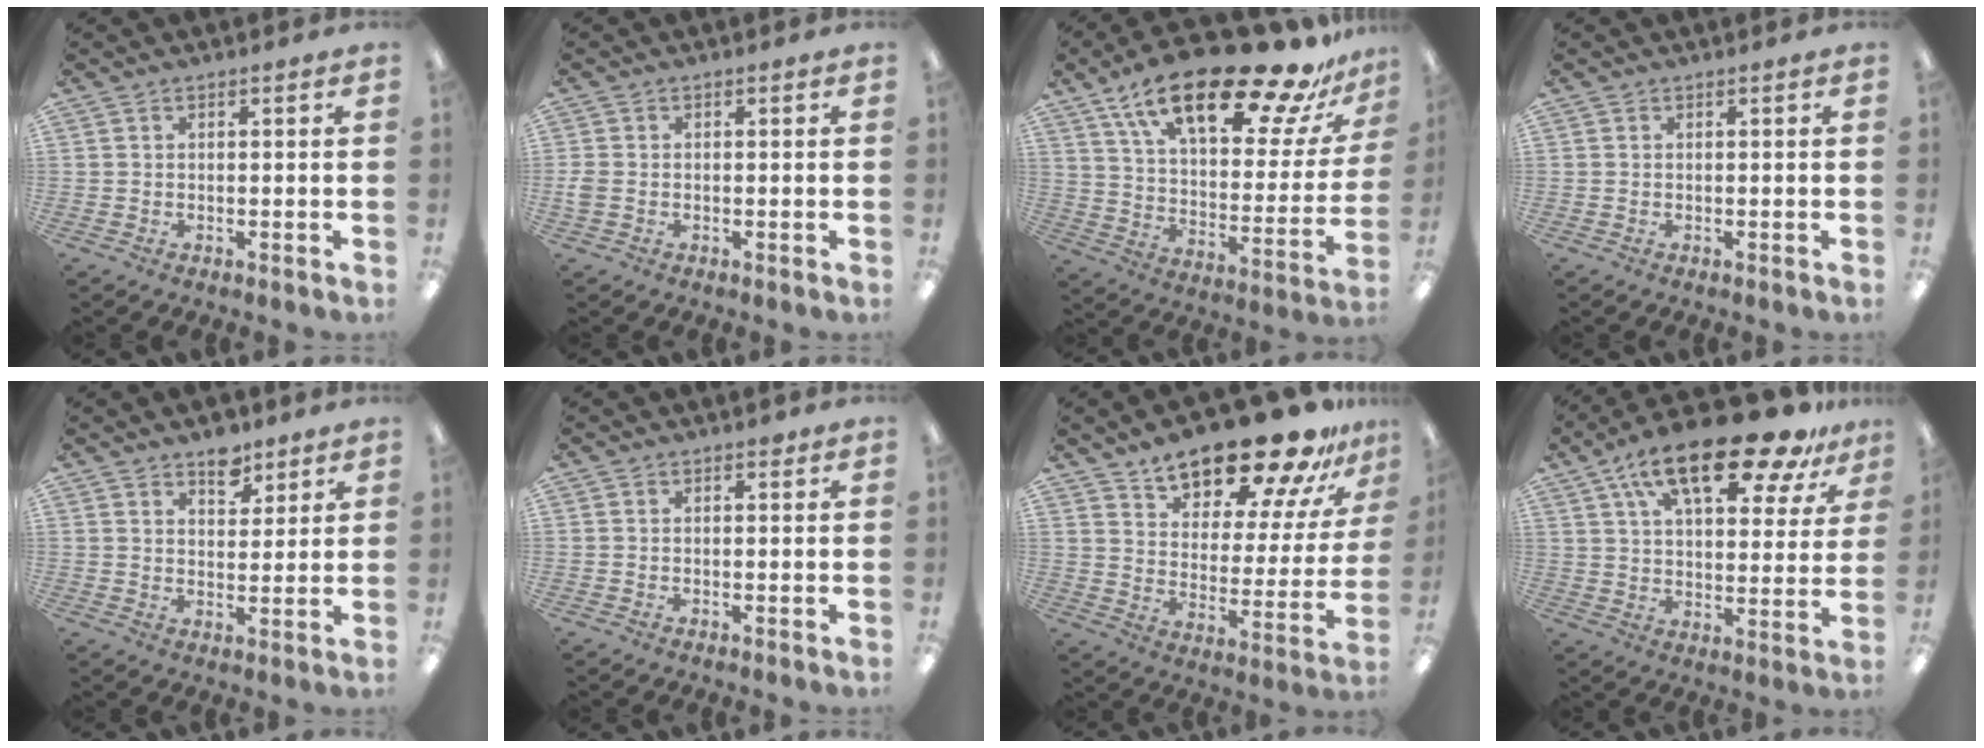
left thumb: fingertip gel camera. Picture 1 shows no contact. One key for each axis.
{"total": 2.1, "fx": -0.4, "fy": 1.6, "fz": 1.4, "tx": -0.031, "ty": 0.002, "tz": -0.009}
{"total": 27.4, "fx": 18.2, "fy": 9.4, "fz": 18.1, "tx": -0.282, "ty": -0.110, "tz": 0.300}
{"total": 0.0}
{"total": 8.9, "fx": 6.7, "fy": 4.5, "fz": 3.7, "tx": -0.029, "ty": -0.043, "tz": 0.113}
{"total": 0.6, "fx": 0.5, "fy": 0.3, "fz": 0.2, "tx": 0.002, "ty": -0.001, "tz": 0.006}
{"total": 21.5, "fx": 17.7, "fy": 6.7, "fz": 10.1, "tx": -0.152, "ty": -0.125, "tz": 0.297}
{"total": 22.1, "fx": 14.0, "fy": 8.4, "fz": 14.9, "tx": -0.236, "ty": -0.069, "tz": 0.232}